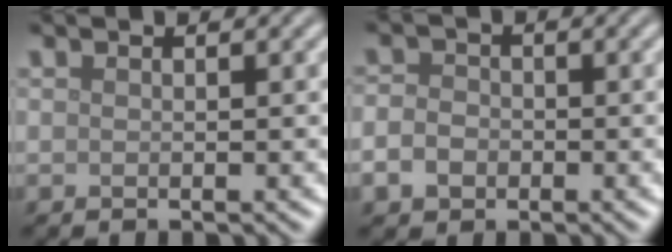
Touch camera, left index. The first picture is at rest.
{"total": 2.9, "force": [-0.9, 2.4, 1.4], "torque": [-0.016, -0.004, -0.021]}